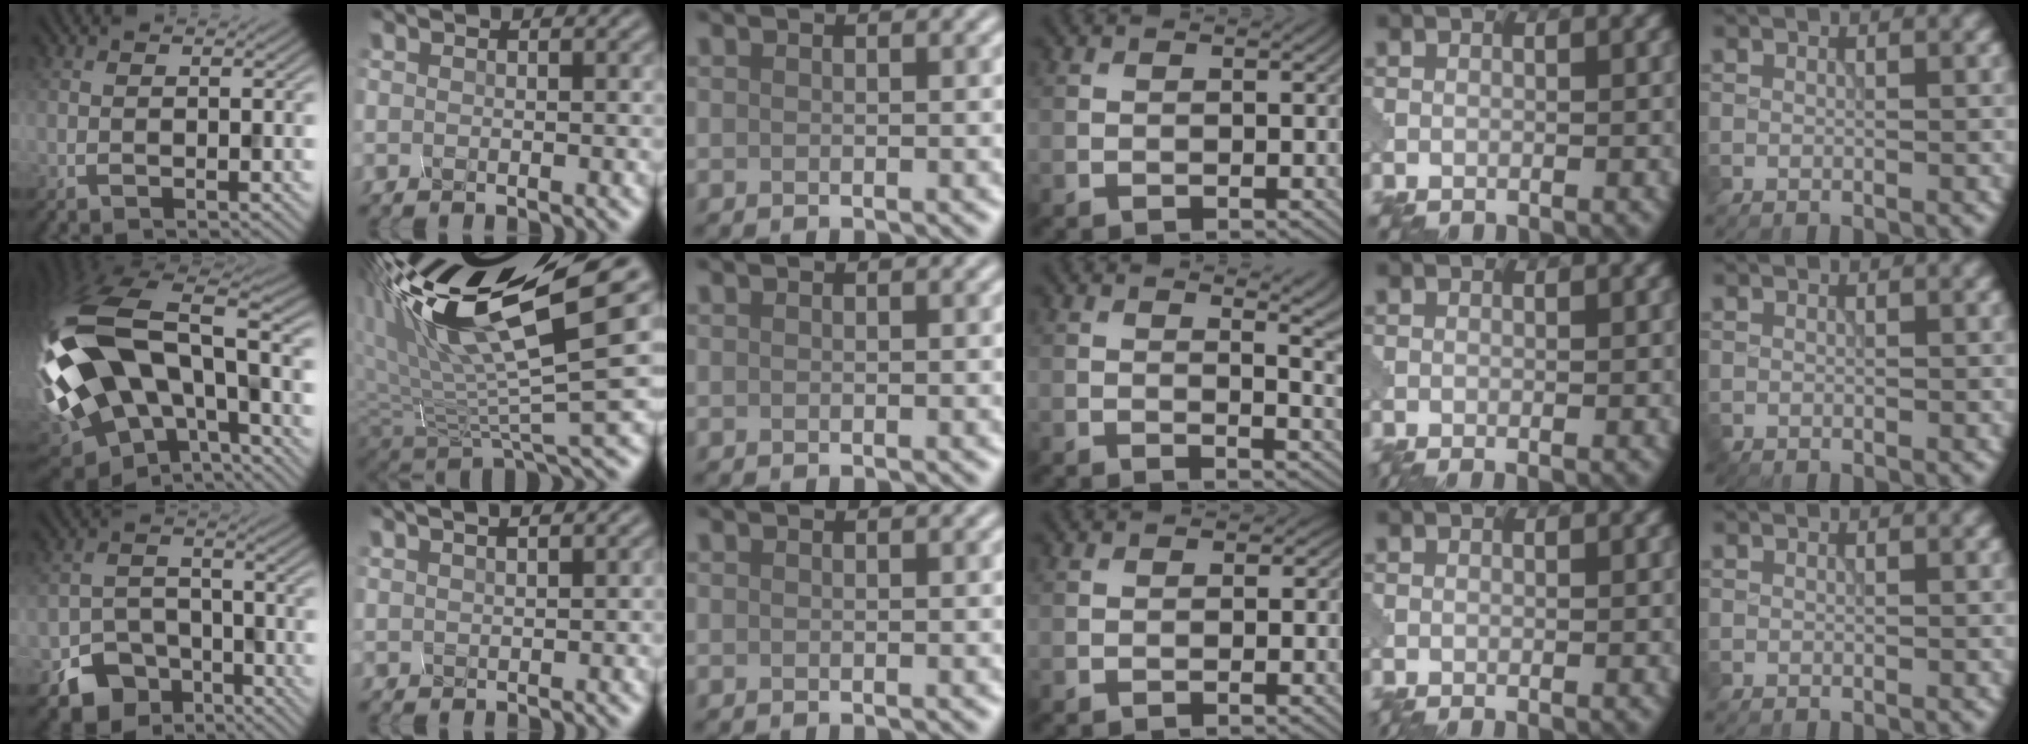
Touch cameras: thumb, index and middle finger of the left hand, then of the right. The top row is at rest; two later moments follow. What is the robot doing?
{"motion": "squeeze", "object": "hand grip exerciser"}